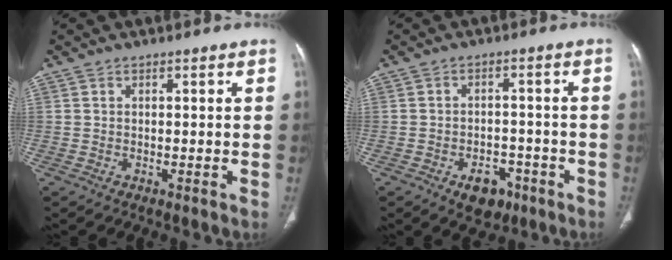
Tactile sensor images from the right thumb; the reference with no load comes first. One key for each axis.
{"total": 6.3, "fx": -3.4, "fy": 4.2, "fz": 3.3, "tx": -0.021, "ty": 0.023, "tz": -0.044}